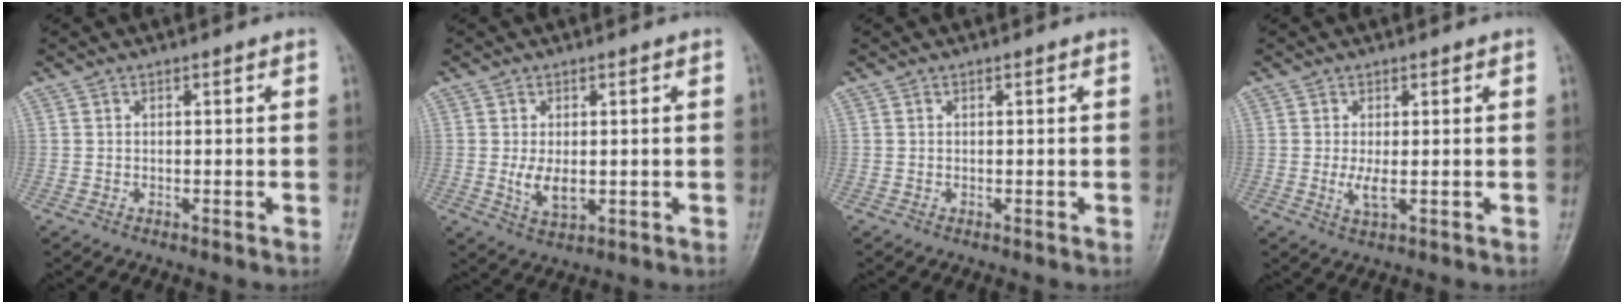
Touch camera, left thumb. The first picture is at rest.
{"total": 4.7, "force": [-0.2, 2.5, 4.0], "torque": [-0.069, -0.010, 0.002]}
{"total": 0.0}
{"total": 2.8, "force": [-0.1, 0.8, 2.7], "torque": [-0.062, -0.010, 0.001]}